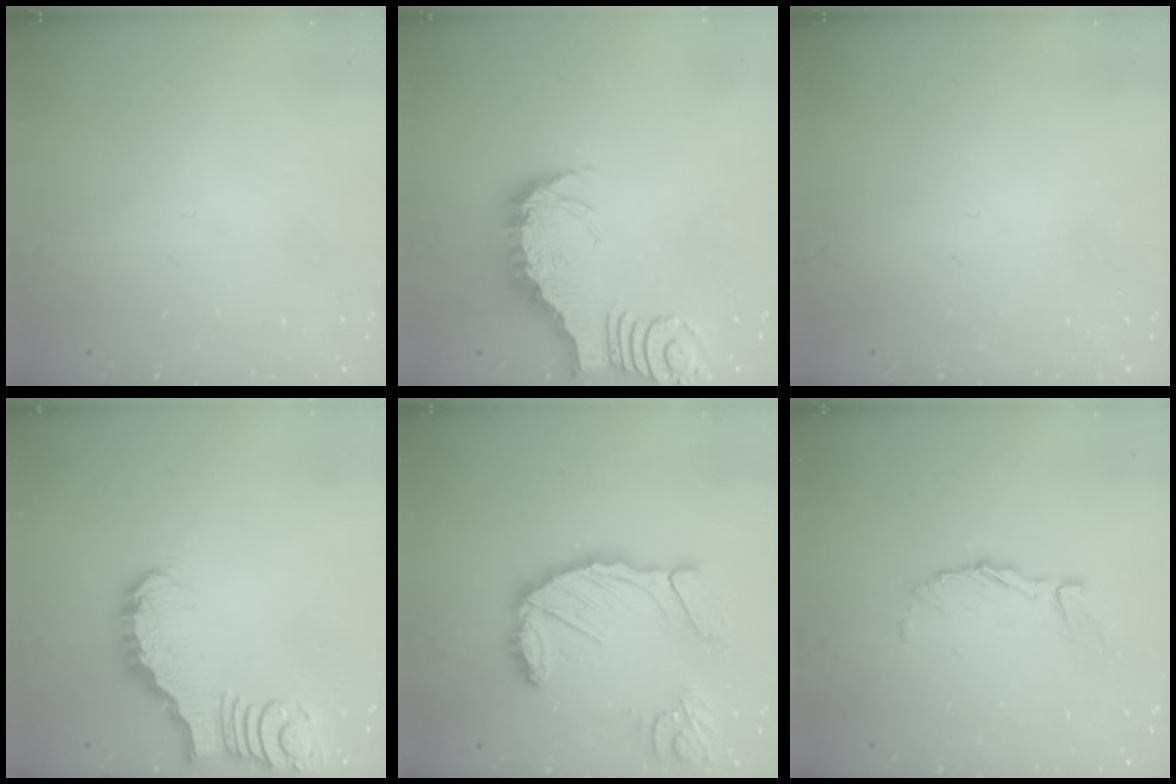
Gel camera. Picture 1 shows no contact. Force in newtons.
{"total": 3.3, "press": 3.2, "slide": 0.5}
{"total": 0.0}
{"total": 2.4, "press": 2.4, "slide": 0.3}
{"total": 16.0, "press": 15.9, "slide": 2.1}
{"total": 7.3, "press": 7.2, "slide": 0.7}